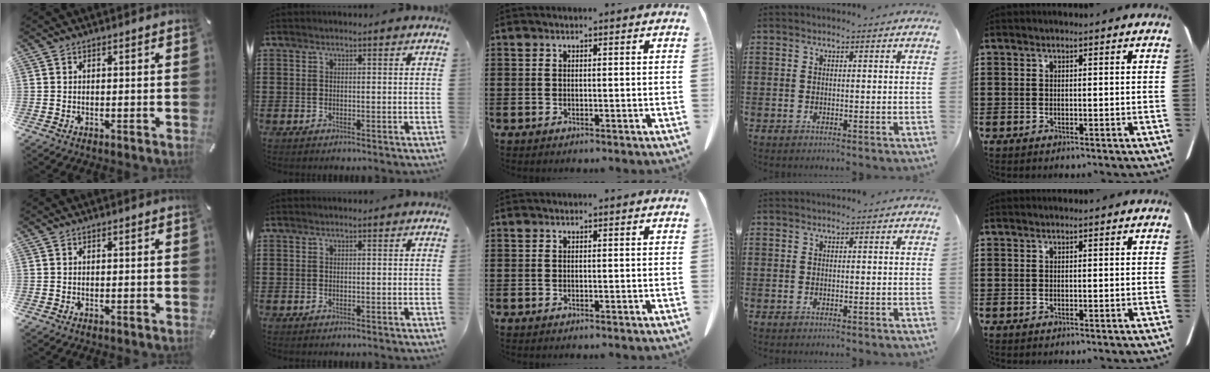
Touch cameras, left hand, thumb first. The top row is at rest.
{}